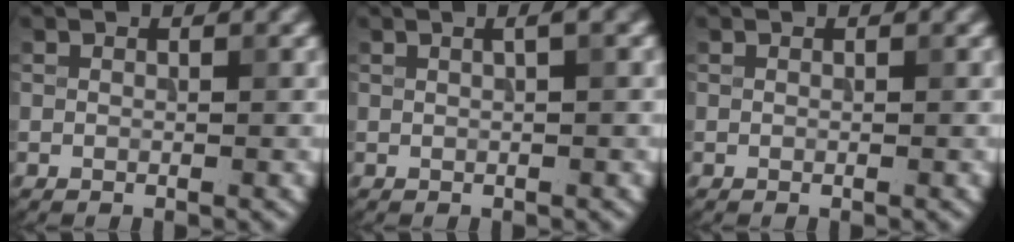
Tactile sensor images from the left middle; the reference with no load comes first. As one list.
[{"total": 1.9, "force": [0.7, 0.6, 1.7], "torque": [-0.020, 0.006, 0.002]}, {"total": 0.0}]